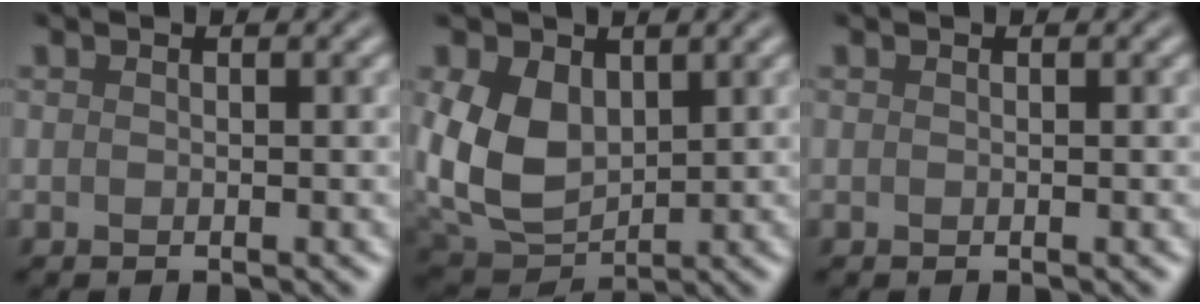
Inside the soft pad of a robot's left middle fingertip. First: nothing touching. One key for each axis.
{"total": 8.2, "fx": 1.3, "fy": 5.9, "fz": 5.6, "tx": -0.156, "ty": -0.004, "tz": 0.030}
{"total": 0.0}